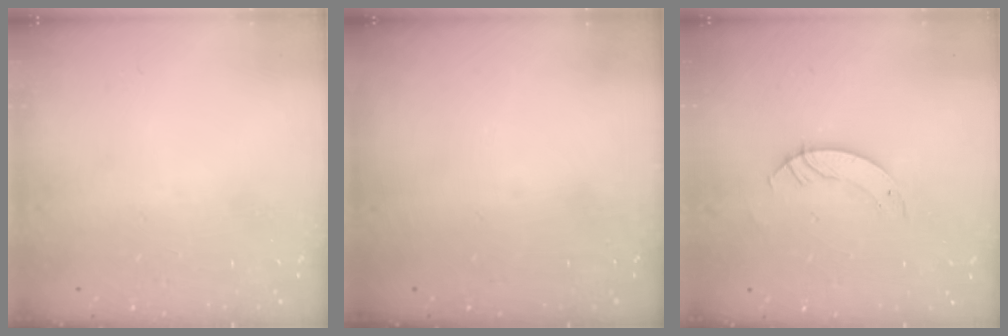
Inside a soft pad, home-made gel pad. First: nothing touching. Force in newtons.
{"total": 0.0}
{"total": 3.5, "press": 3.5, "slide": 0.2}